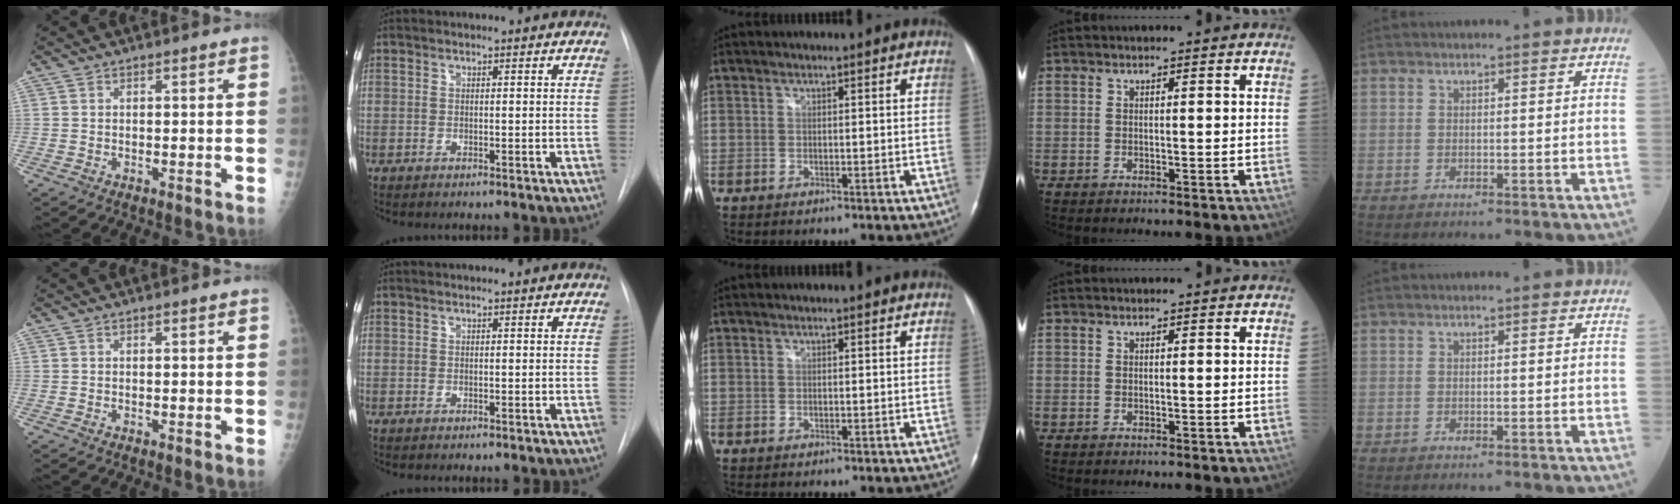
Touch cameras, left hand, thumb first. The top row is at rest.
{}